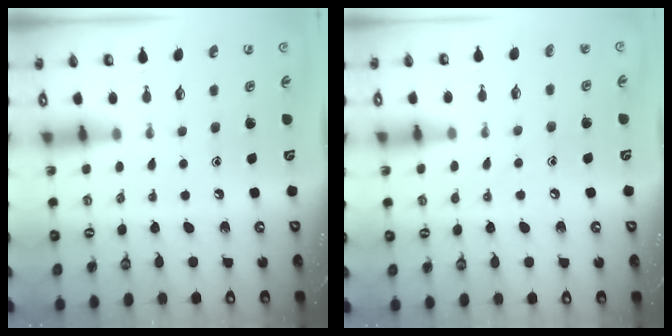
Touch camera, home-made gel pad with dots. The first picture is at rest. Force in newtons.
{"total": 6.1, "press": 6.1, "slide": 0.7}